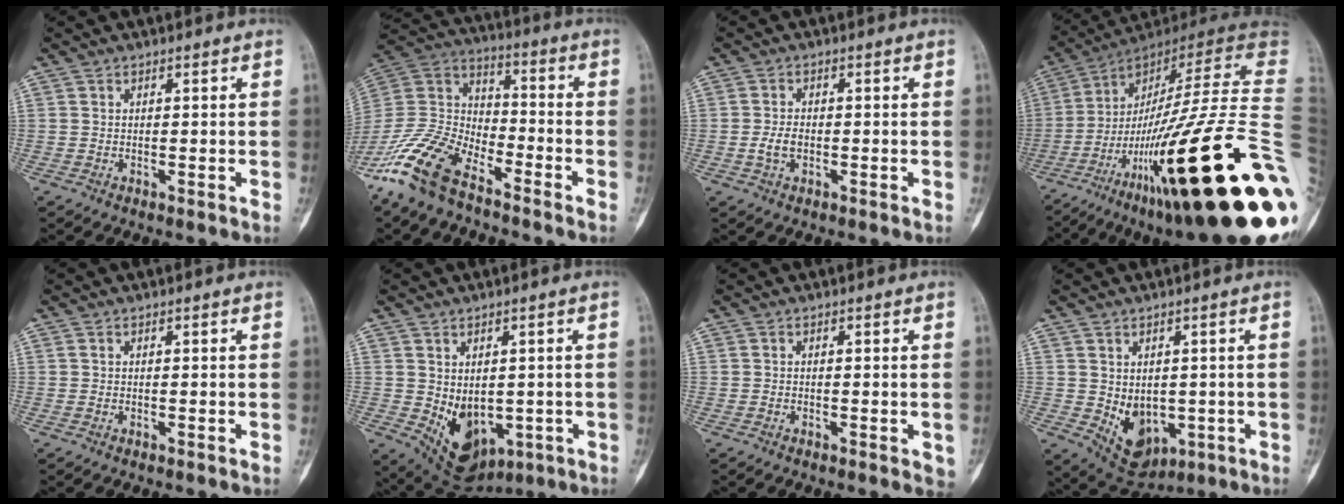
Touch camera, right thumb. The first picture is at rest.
{"total": 15.9, "force": [-11.3, 6.9, 8.7], "torque": [-0.177, 0.060, -0.225]}
{"total": 2.9, "force": [-0.7, 1.7, 2.2], "torque": [-0.046, 0.008, -0.013]}
{"total": 40.9, "force": [-10.6, 7.6, 38.8], "torque": [-0.530, 0.032, -0.172]}
{"total": 0.0}
{"total": 10.0, "force": [-1.7, 6.9, 7.1], "torque": [-0.084, -0.006, 0.003]}
{"total": 1.9, "force": [-0.6, 0.7, 1.7], "torque": [-0.013, -0.001, -0.009]}
{"total": 8.3, "force": [-1.2, 6.0, 5.6], "torque": [-0.064, -0.008, 0.009]}